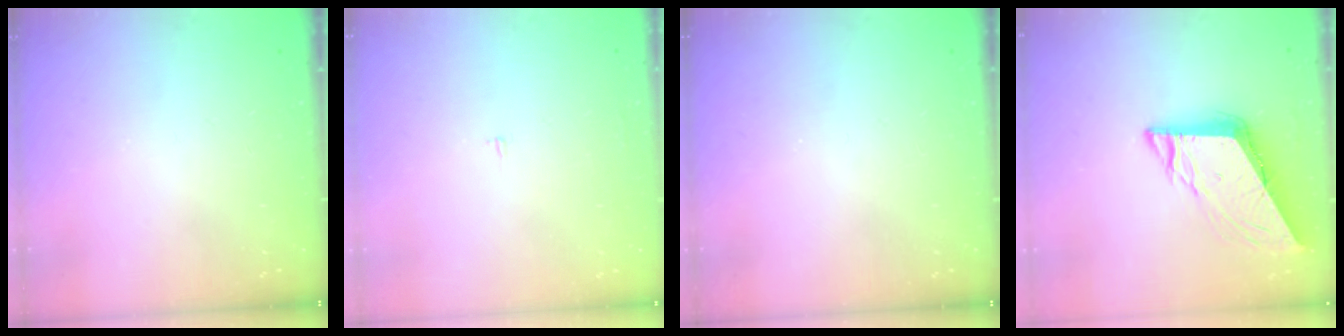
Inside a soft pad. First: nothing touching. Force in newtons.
{"total": 1.2, "press": 1.2, "slide": 0.1}
{"total": 0.0}
{"total": 9.3, "press": 9.3, "slide": 1.0}